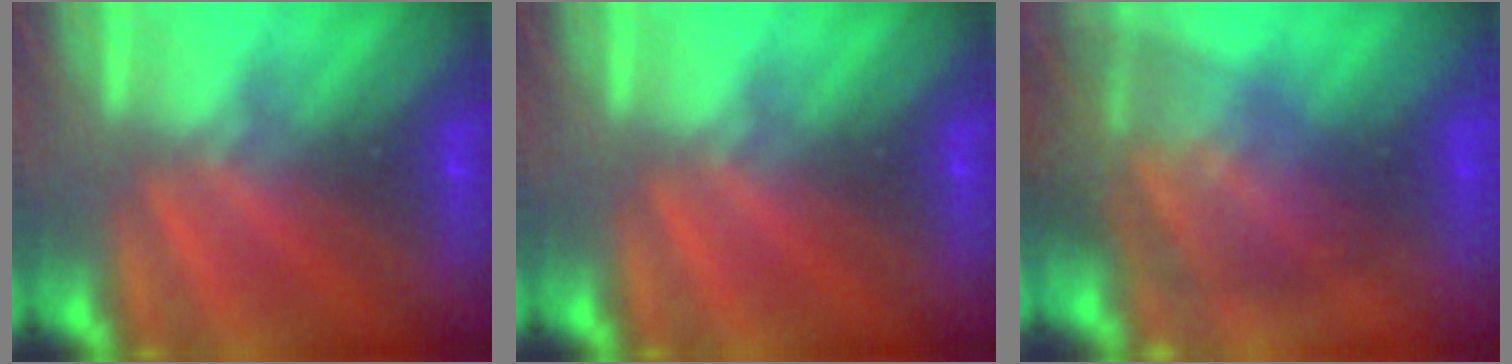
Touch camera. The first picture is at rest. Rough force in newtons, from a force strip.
{"total": 0.0}
{"total": 7.7}